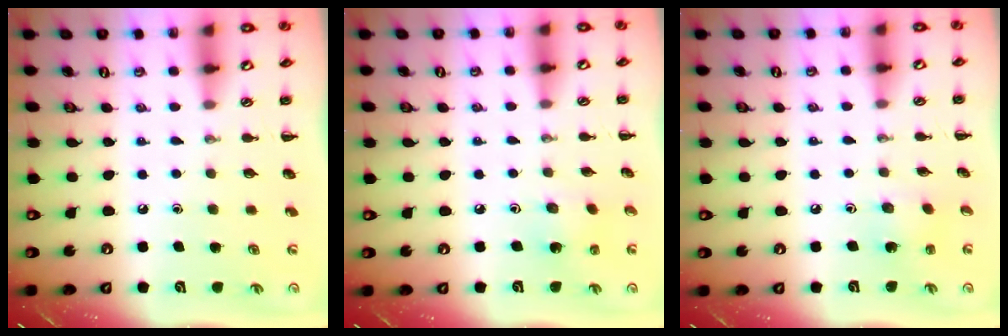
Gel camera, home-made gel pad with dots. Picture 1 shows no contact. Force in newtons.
{"total": 2.4, "press": 2.2, "slide": 0.8}
{"total": 1.7, "press": 1.6, "slide": 0.7}